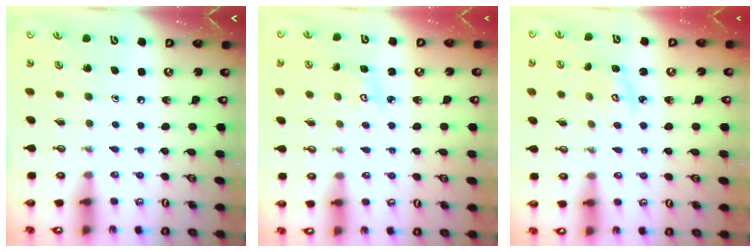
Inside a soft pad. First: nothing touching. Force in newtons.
{"total": 3.7, "press": 3.7, "slide": 0.4}
{"total": 2.7, "press": 2.7, "slide": 0.3}